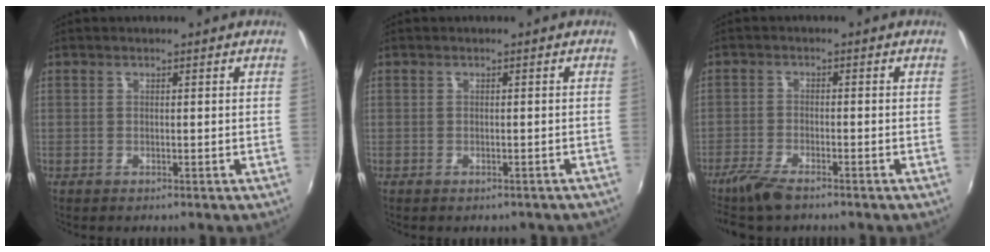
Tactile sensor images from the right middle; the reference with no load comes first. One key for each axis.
{"total": 2.5, "fx": -2.1, "fy": 1.1, "fz": 1.0, "tx": -0.016, "ty": -0.006, "tz": -0.021}
{"total": 6.2, "fx": -4.9, "fy": 1.4, "fz": 3.5, "tx": -0.095, "ty": -0.018, "tz": -0.097}